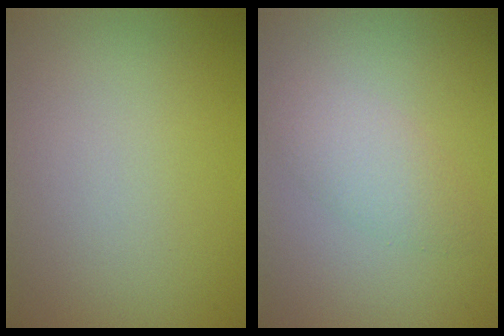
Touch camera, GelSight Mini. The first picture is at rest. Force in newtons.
{"total": 2.4, "press": 2.4, "slide": 0.2}